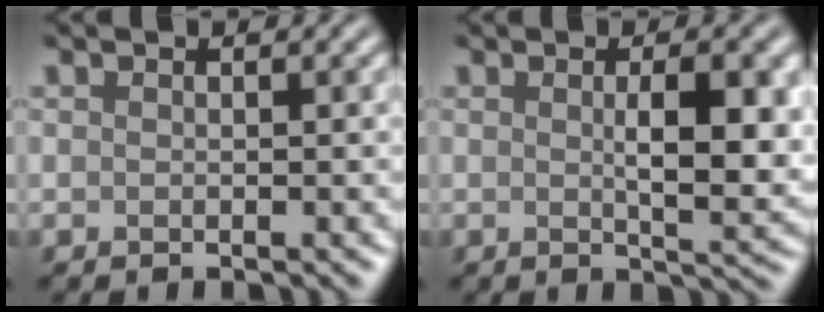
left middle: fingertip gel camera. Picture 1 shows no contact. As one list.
[{"total": 5.4, "force": [0.4, 1.4, 5.2], "torque": [-0.078, -0.003, 0.012]}]